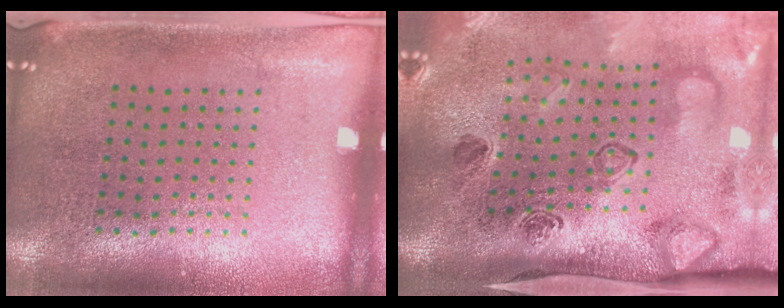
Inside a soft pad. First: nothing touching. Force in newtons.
{"total": 4.5, "press": 3.1, "slide": 3.3}